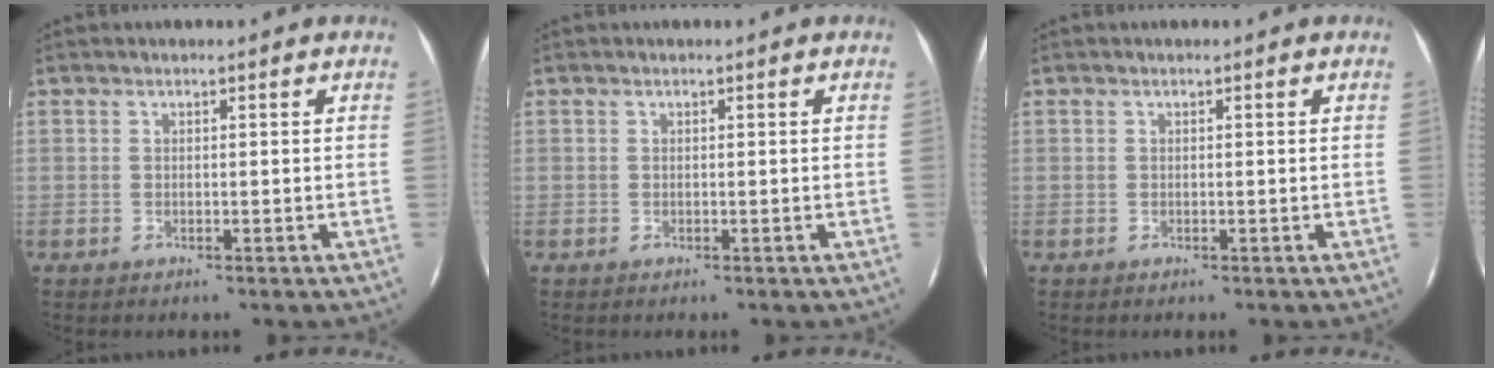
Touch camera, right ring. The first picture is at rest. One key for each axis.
{"total": 0.0}
{"total": 0.0}